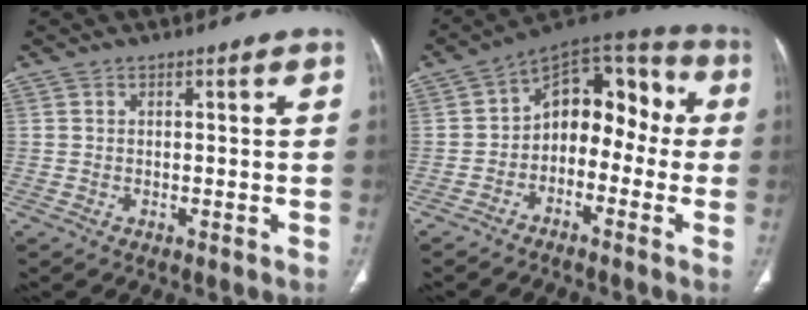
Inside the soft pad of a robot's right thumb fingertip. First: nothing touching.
{"total": 13.3, "force": [-1.8, 9.0, 9.6], "torque": [-0.089, 0.060, -0.047]}